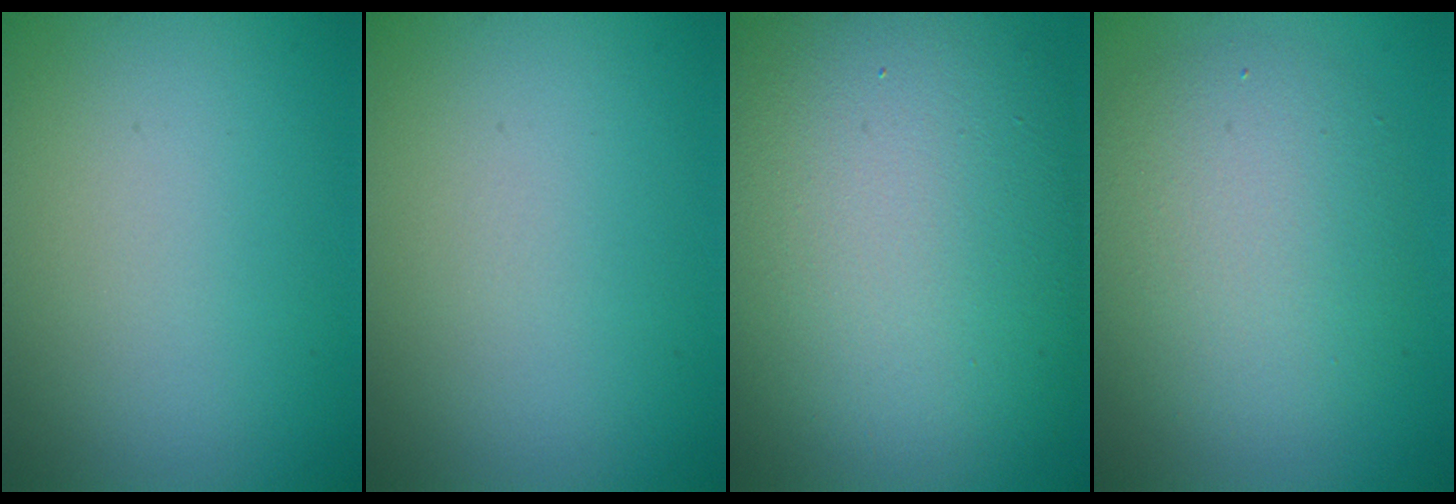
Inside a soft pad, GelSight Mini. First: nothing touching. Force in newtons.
{"total": 0.0}
{"total": 15.5, "press": 15.5, "slide": 1.2}
{"total": 5.6, "press": 5.6, "slide": 0.3}